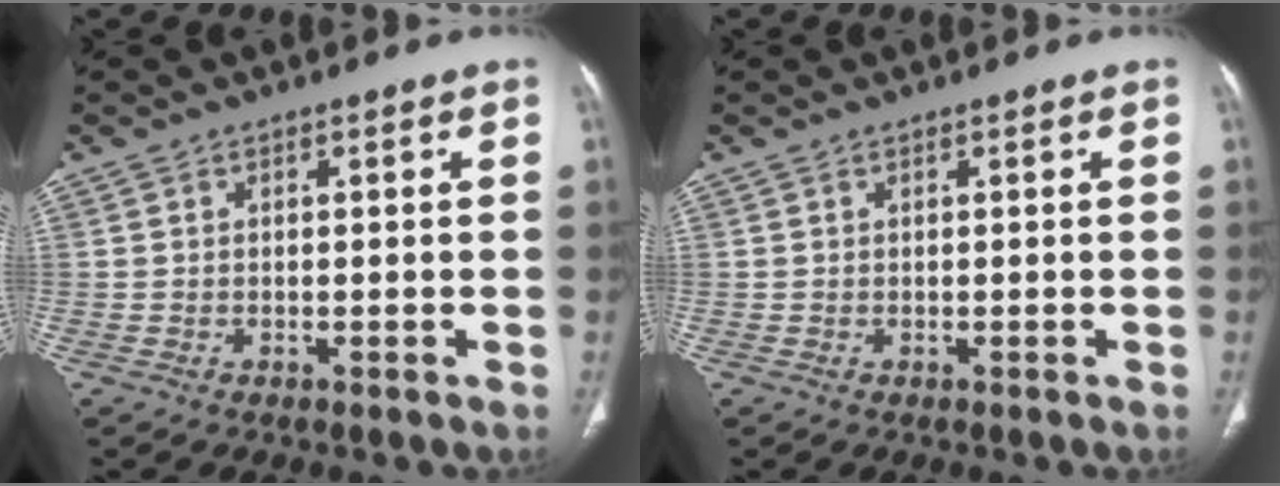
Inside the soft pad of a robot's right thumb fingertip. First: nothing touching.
{"total": 0.0}